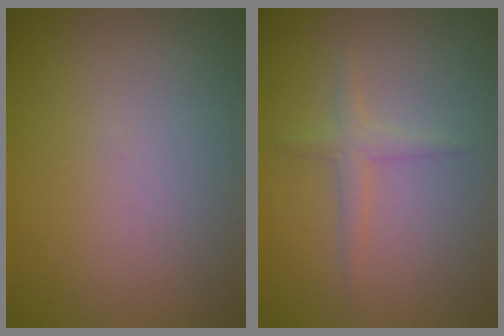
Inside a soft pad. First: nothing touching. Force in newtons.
{"total": 1.5, "press": 1.5, "slide": 0.1}